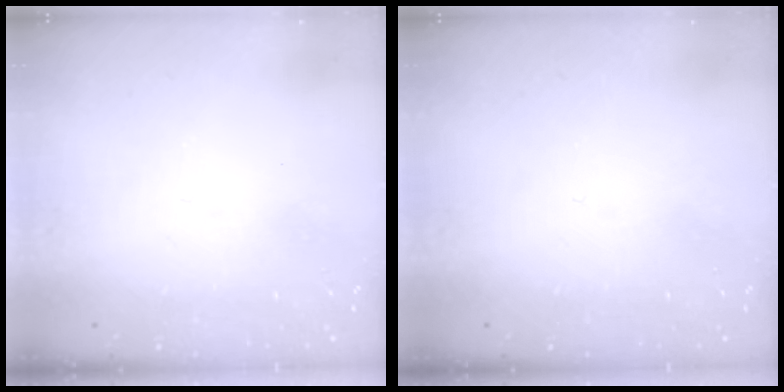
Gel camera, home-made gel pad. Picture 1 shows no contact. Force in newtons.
{"total": 0.0}